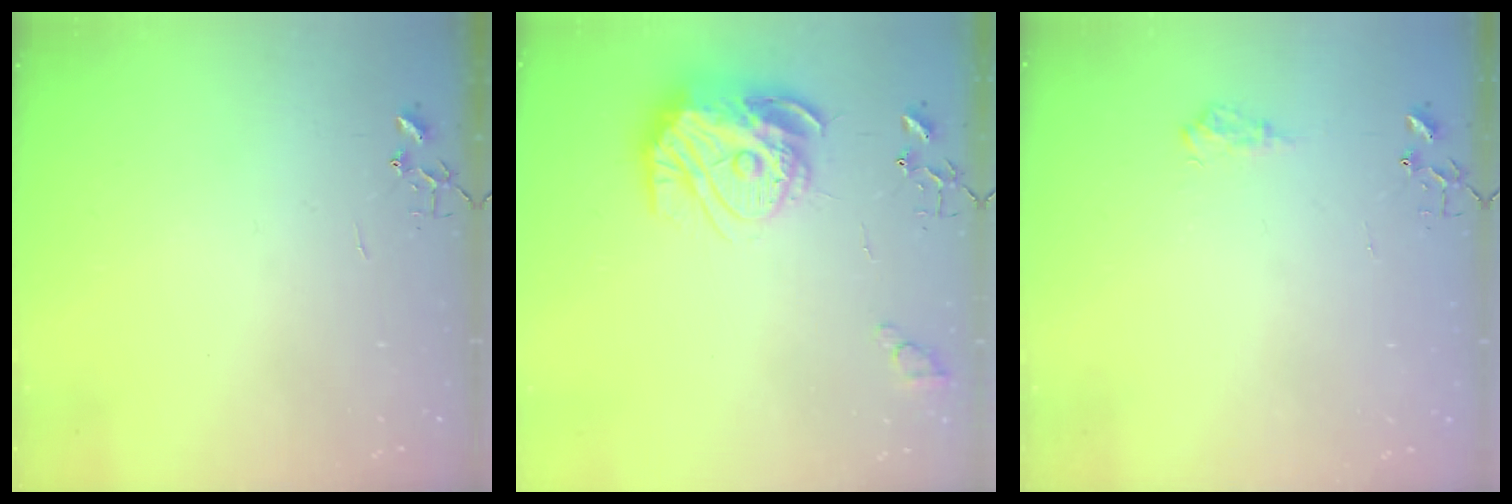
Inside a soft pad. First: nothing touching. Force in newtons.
{"total": 16.7, "press": 16.7, "slide": 1.6}
{"total": 7.4, "press": 7.4, "slide": 0.9}